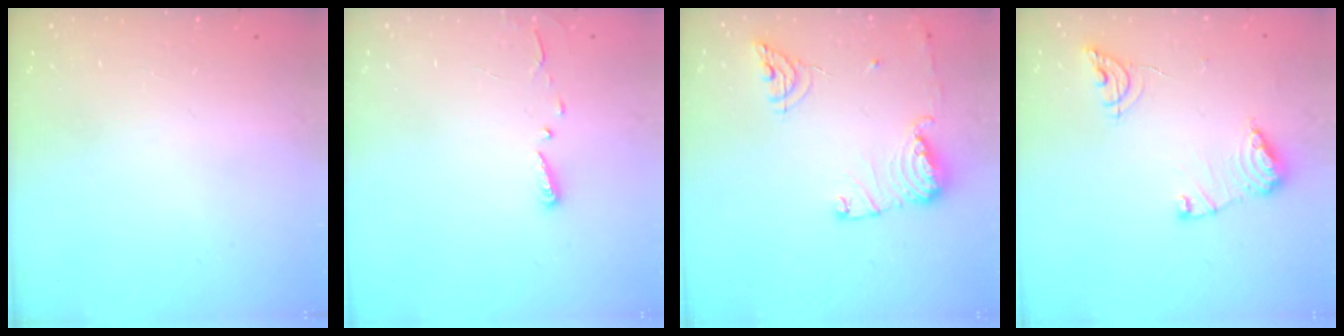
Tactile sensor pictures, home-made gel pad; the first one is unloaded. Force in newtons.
{"total": 3.0, "press": 2.9, "slide": 0.3}
{"total": 12.0, "press": 11.9, "slide": 1.6}
{"total": 11.5, "press": 11.4, "slide": 1.0}